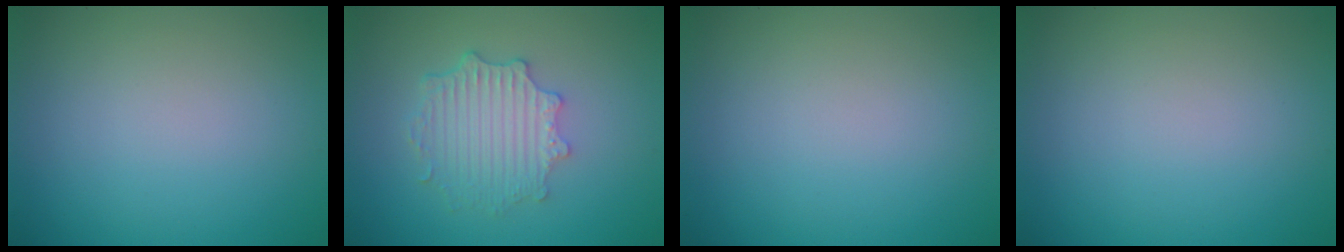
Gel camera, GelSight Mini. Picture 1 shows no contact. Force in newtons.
{"total": 4.0, "press": 3.2, "slide": 2.4}
{"total": 0.0}
{"total": 0.0}